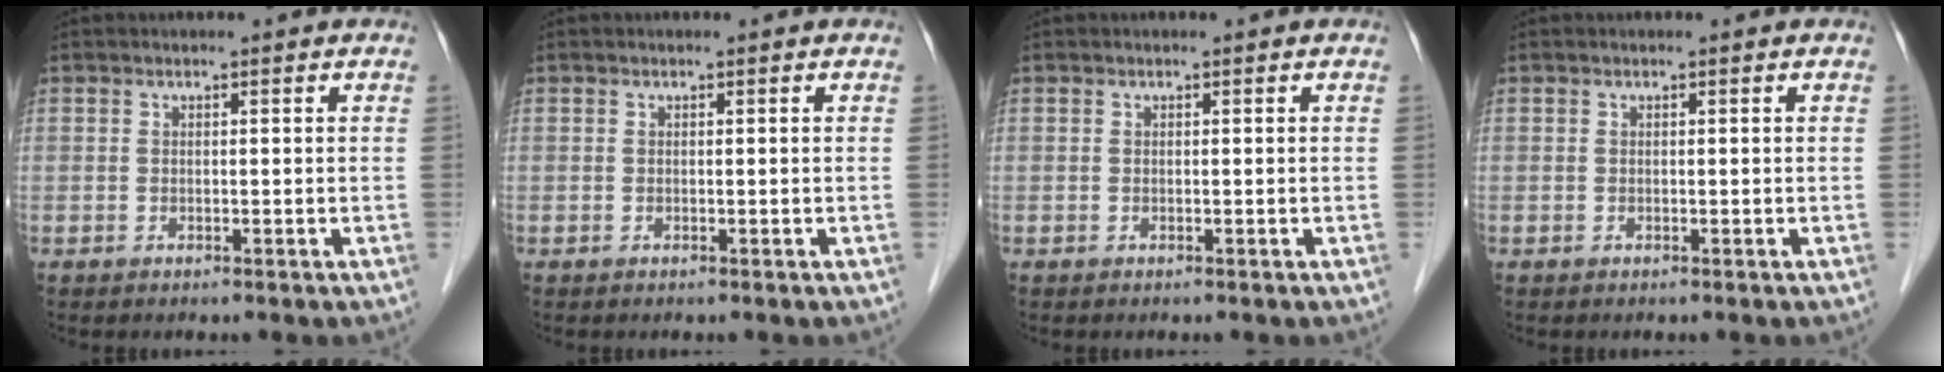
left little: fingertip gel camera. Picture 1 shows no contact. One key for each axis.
{"total": 0.0}
{"total": 0.0}
{"total": 0.0}